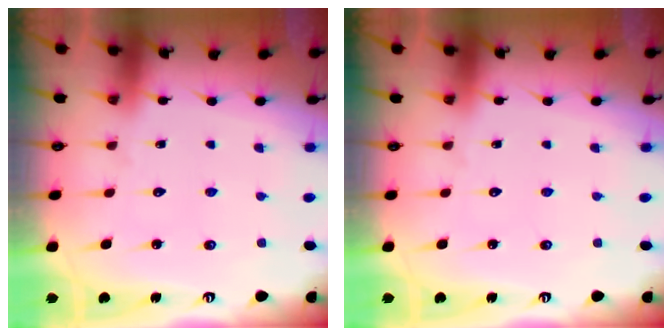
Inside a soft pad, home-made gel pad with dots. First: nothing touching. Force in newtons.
{"total": 0.0}